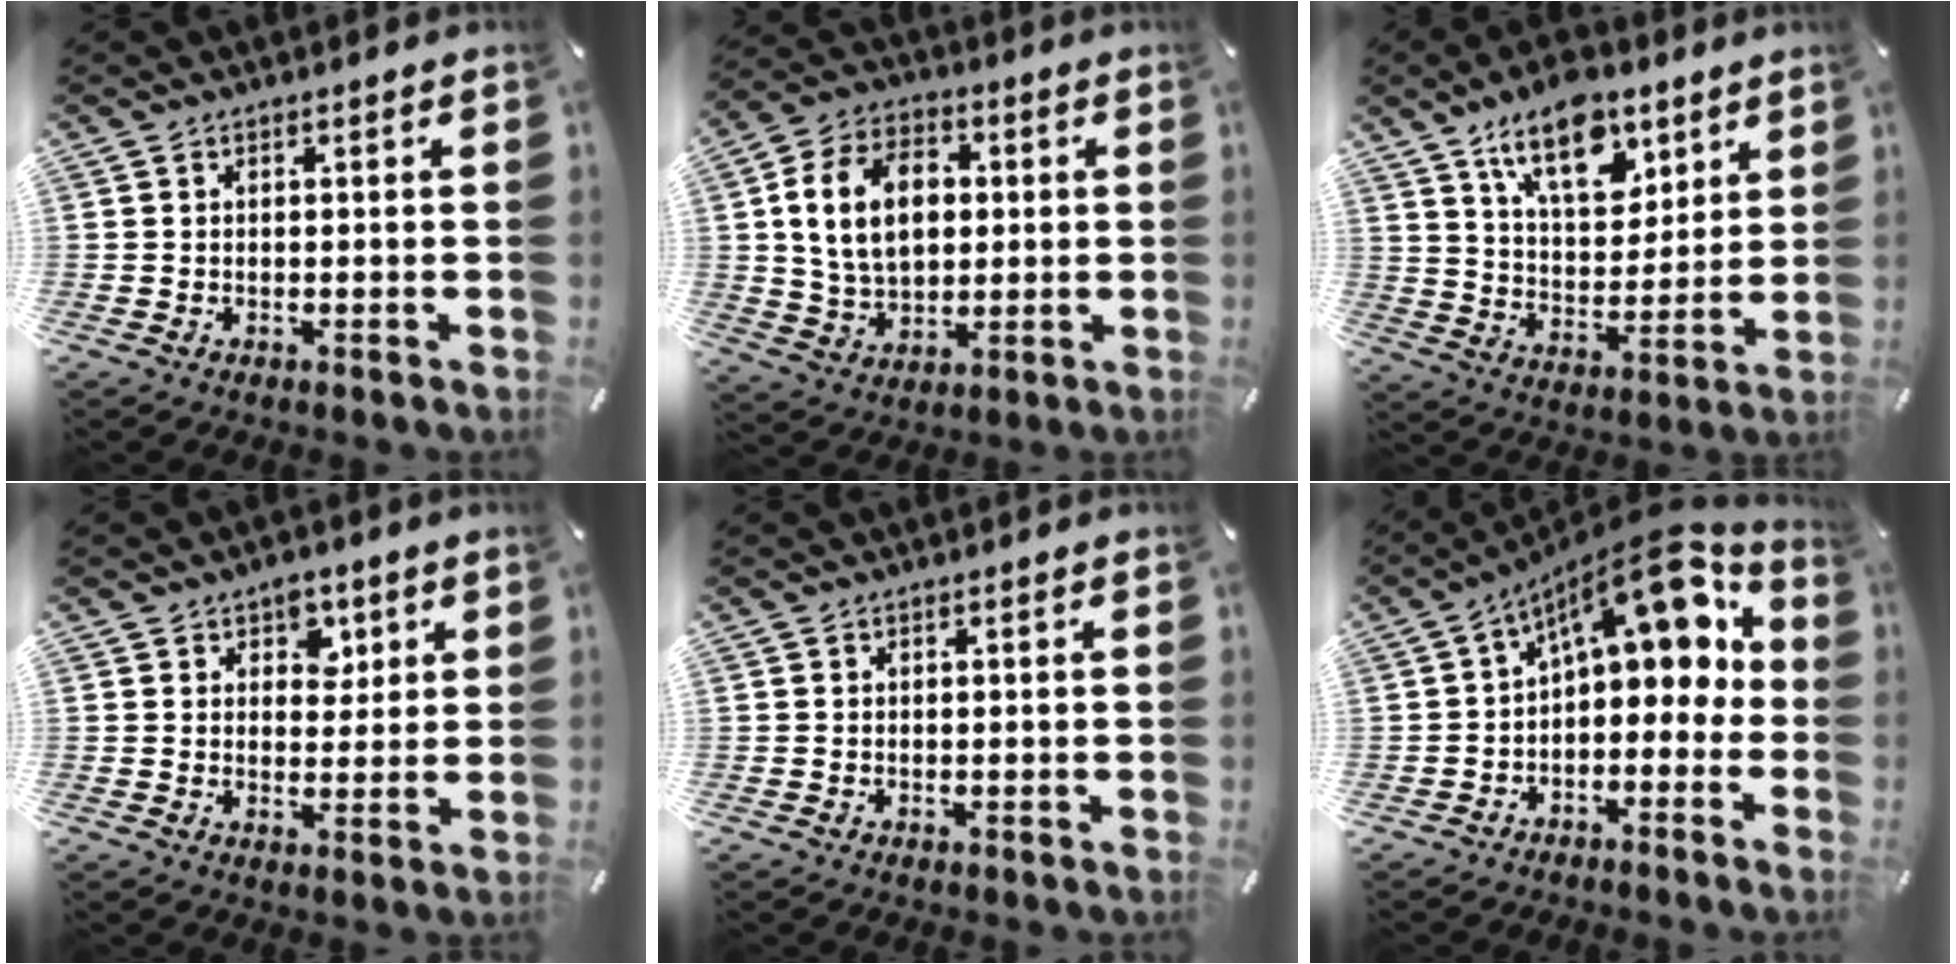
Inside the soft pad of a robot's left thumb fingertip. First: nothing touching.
{"total": 14.4, "force": [2.2, 10.8, 9.4], "torque": [-0.195, 0.013, 0.038]}
{"total": 15.2, "force": [9.4, 8.5, 8.5], "torque": [-0.128, -0.044, 0.167]}
{"total": 5.0, "force": [2.6, 4.0, 1.6], "torque": [-0.004, -0.006, 0.037]}
{"total": 0.0}
{"total": 12.3, "force": [6.1, 5.9, 8.9], "torque": [-0.115, -0.052, 0.100]}